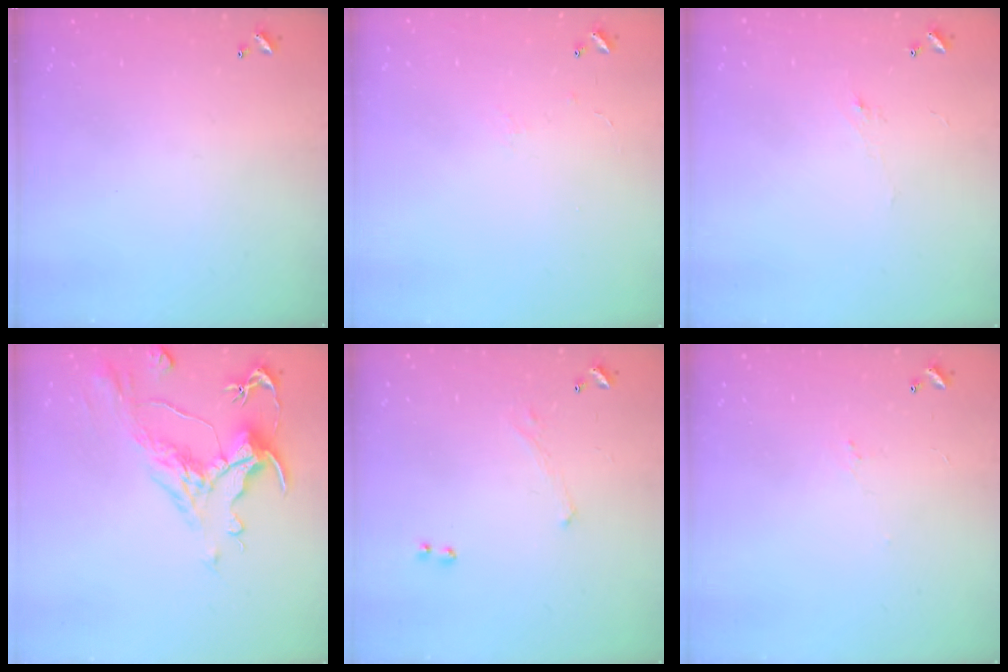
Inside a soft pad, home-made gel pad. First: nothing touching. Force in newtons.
{"total": 0.9, "press": 0.7, "slide": 0.5}
{"total": 1.2, "press": 0.8, "slide": 0.8}
{"total": 2.6, "press": 2.1, "slide": 1.6}
{"total": 1.6, "press": 1.5, "slide": 0.6}
{"total": 1.9, "press": 1.8, "slide": 0.6}